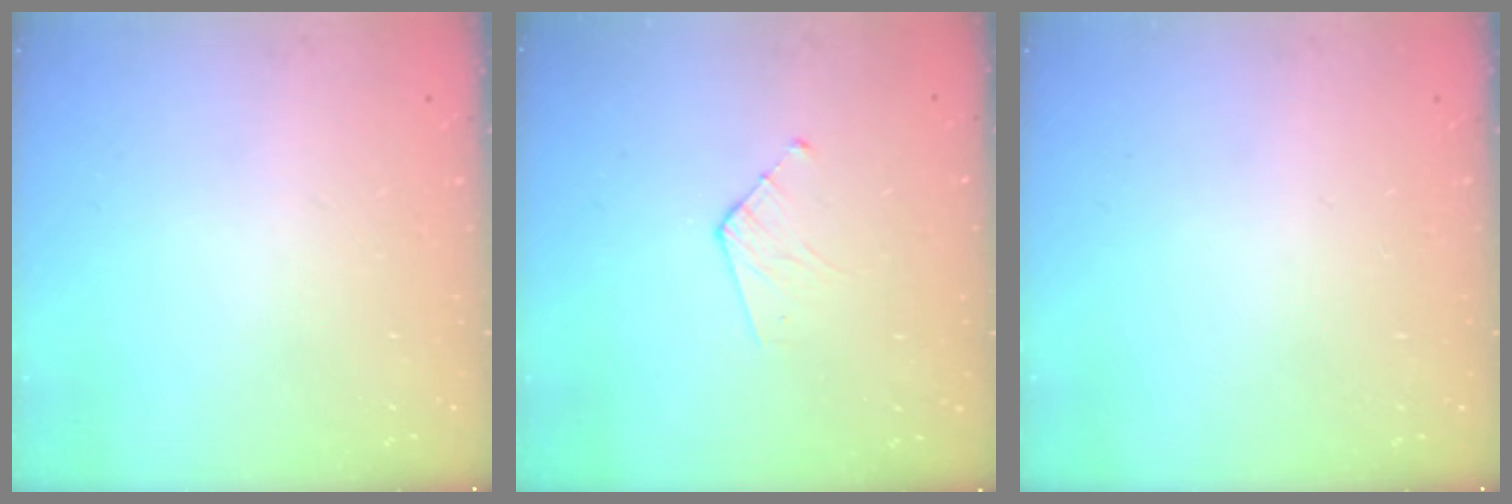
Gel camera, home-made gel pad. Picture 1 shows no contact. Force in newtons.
{"total": 3.5, "press": 3.5, "slide": 0.3}
{"total": 0.0}